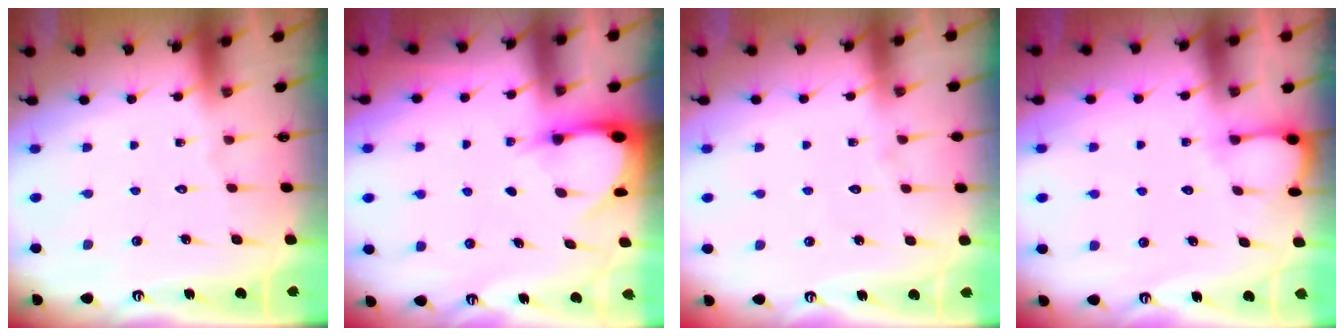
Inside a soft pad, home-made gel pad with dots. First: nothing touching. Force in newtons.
{"total": 2.9, "press": 2.9, "slide": 0.3}
{"total": 4.1, "press": 4.1, "slide": 0.5}
{"total": 3.3, "press": 3.2, "slide": 0.3}